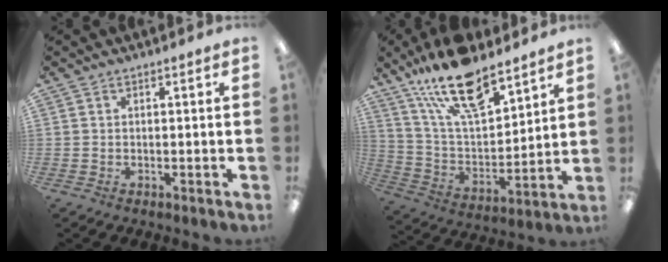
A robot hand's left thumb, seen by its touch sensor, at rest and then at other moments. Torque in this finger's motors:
{"motor_torque": [1.58, 0.75, 1.61, -1.16, 0.62]}